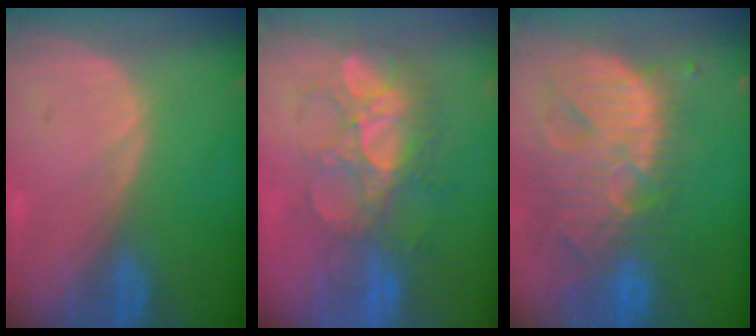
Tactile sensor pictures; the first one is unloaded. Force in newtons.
{"total": 8.3, "press": 8.1, "slide": 1.8}
{"total": 13.8, "press": 11.7, "slide": 7.4}